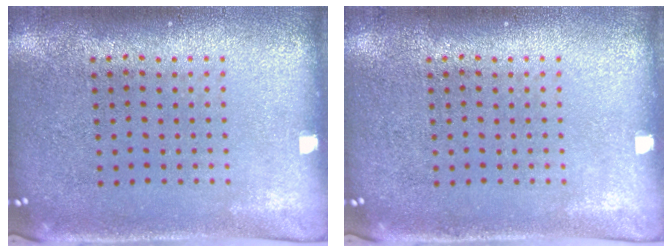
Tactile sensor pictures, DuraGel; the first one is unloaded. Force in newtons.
{"total": 0.0}